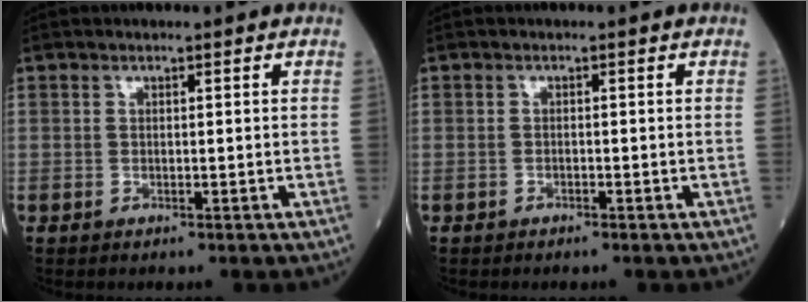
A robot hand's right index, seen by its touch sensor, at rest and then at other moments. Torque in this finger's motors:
{"motor_torque": [0.08, -0.03, 0.05, 0.00]}